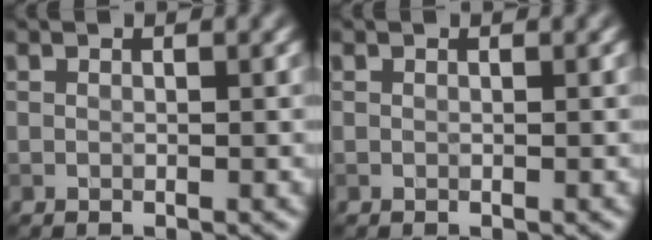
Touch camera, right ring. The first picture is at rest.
{"total": 0.0}